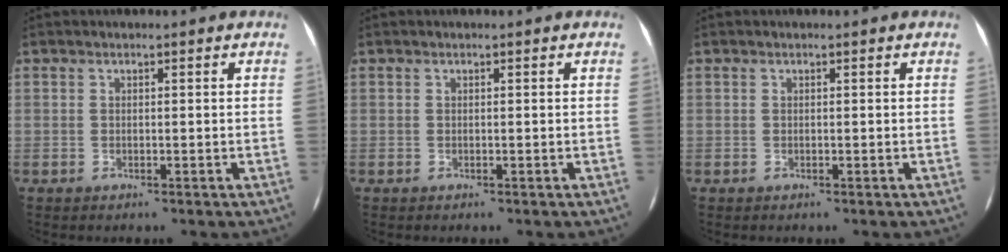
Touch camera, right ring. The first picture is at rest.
{"total": 0.0}
{"total": 0.0}